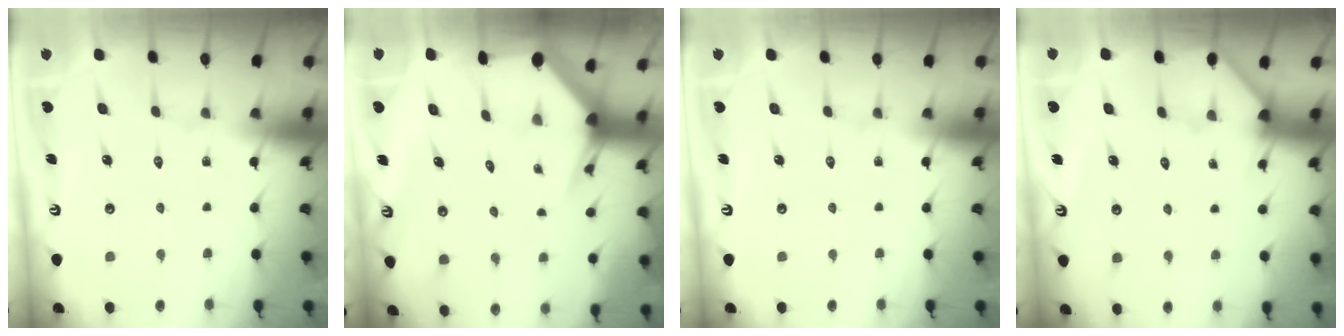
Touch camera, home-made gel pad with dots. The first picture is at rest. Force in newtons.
{"total": 3.5, "press": 3.5, "slide": 0.4}
{"total": 0.0}
{"total": 4.3, "press": 4.3, "slide": 0.3}